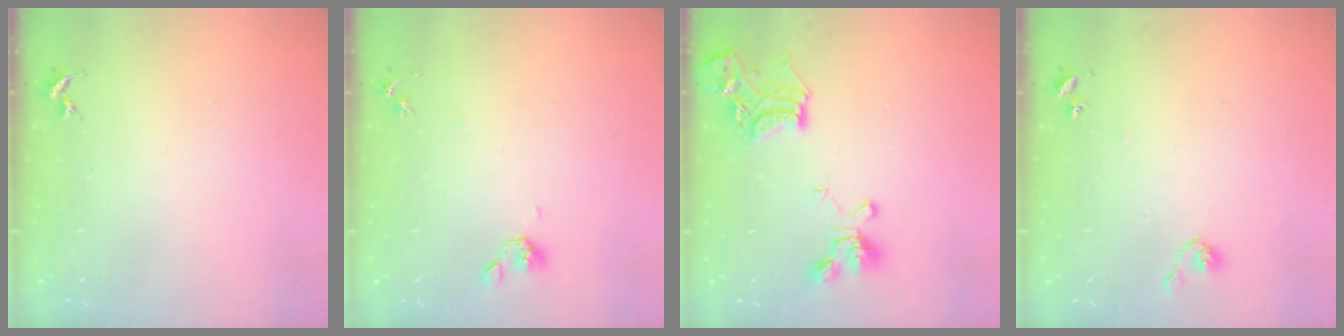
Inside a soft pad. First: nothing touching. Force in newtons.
{"total": 5.5, "press": 4.9, "slide": 2.6}
{"total": 17.1, "press": 17.0, "slide": 1.6}
{"total": 6.0, "press": 6.0, "slide": 0.6}